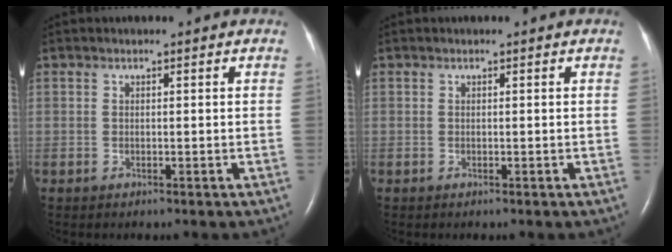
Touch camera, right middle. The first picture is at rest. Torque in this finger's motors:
{"motor_torque": [0.05, -0.05, 0.00, 0.00]}